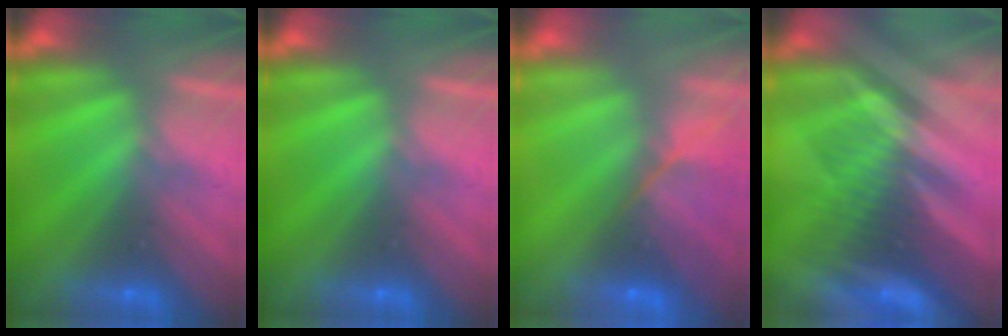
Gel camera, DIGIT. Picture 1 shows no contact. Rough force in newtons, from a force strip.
{"total": 0.0}
{"total": 9.4}
{"total": 2.9}